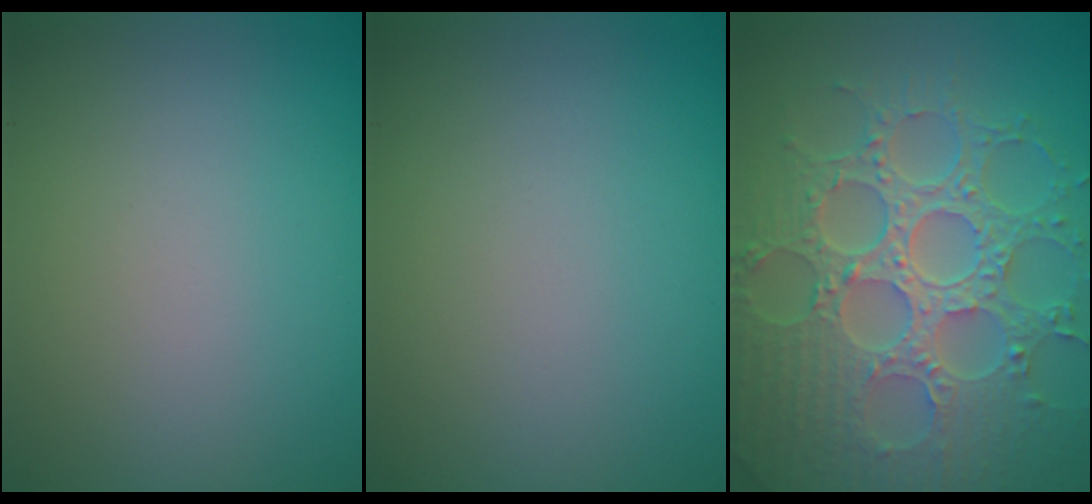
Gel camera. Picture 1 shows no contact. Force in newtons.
{"total": 0.0}
{"total": 8.7, "press": 6.6, "slide": 5.8}